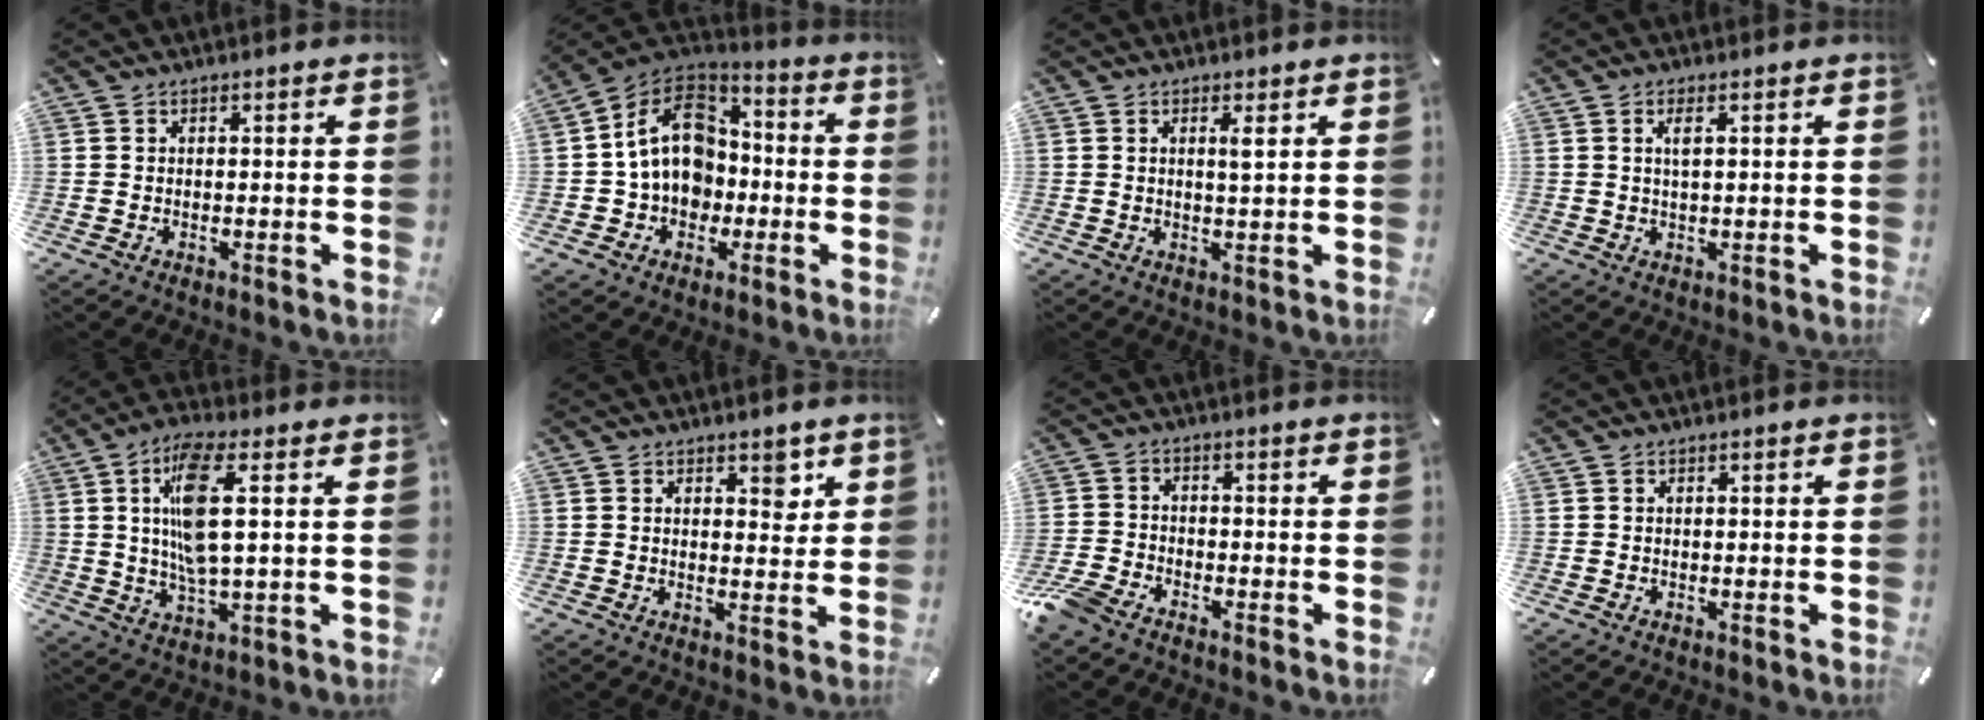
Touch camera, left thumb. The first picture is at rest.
{"total": 15.1, "force": [-0.8, 12.7, 8.2], "torque": [-0.159, 0.017, -0.012]}
{"total": 2.5, "force": [0.9, 0.2, 2.3], "torque": [-0.041, -0.004, 0.010]}
{"total": 2.5, "force": [0.7, 0.6, 2.4], "torque": [-0.049, 0.004, 0.009]}
{"total": 11.5, "force": [2.0, 3.3, 10.8], "torque": [-0.215, -0.005, 0.028]}
{"total": 4.3, "force": [2.0, 2.5, 2.8], "torque": [-0.020, -0.011, 0.027]}
{"total": 5.2, "force": [-4.5, 2.0, 1.8], "torque": [-0.058, 0.009, -0.093]}
{"total": 0.0}